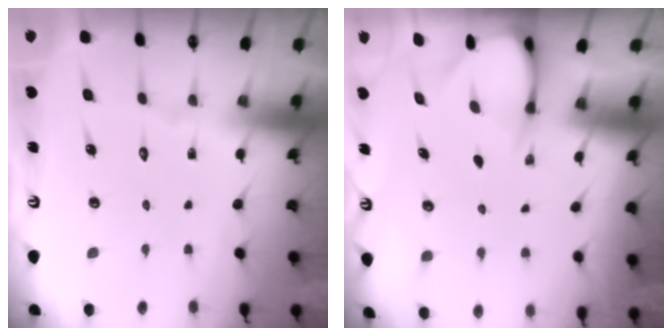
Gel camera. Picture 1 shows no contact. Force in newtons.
{"total": 3.6, "press": 3.6, "slide": 0.3}